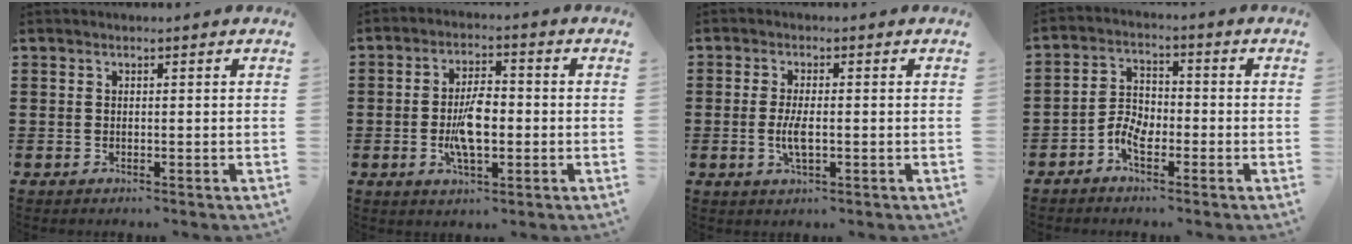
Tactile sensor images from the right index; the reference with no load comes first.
{"total": 7.1, "force": [-1.2, 3.1, 6.3], "torque": [-0.128, -0.006, -0.031]}
{"total": 3.7, "force": [-0.6, 1.1, 3.5], "torque": [-0.077, -0.006, -0.014]}
{"total": 4.2, "force": [-2.4, 2.1, 2.7], "torque": [-0.072, -0.002, -0.051]}